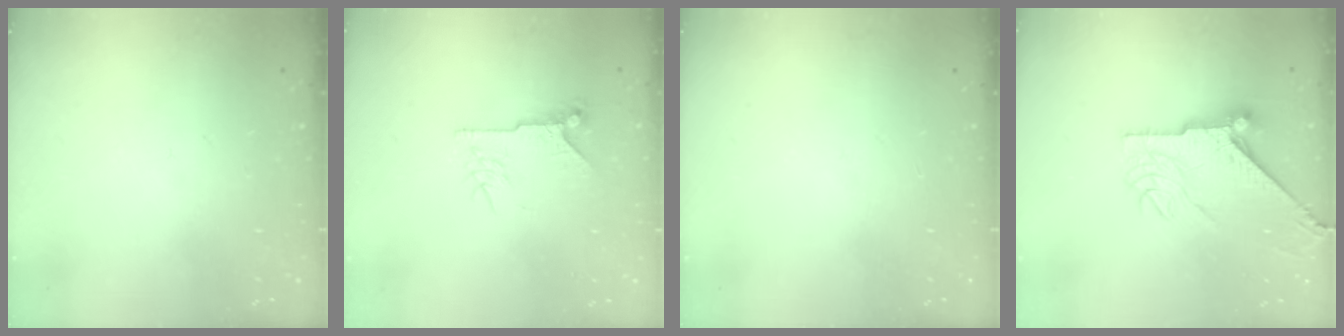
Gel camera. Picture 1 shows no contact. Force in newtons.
{"total": 7.2, "press": 7.2, "slide": 0.2}
{"total": 0.0}
{"total": 10.8, "press": 10.7, "slide": 1.1}